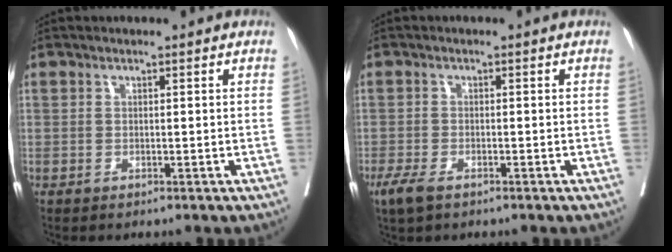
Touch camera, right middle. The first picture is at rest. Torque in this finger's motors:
{"motor_torque": [0.67, -0.62, 0.11, 0.02]}